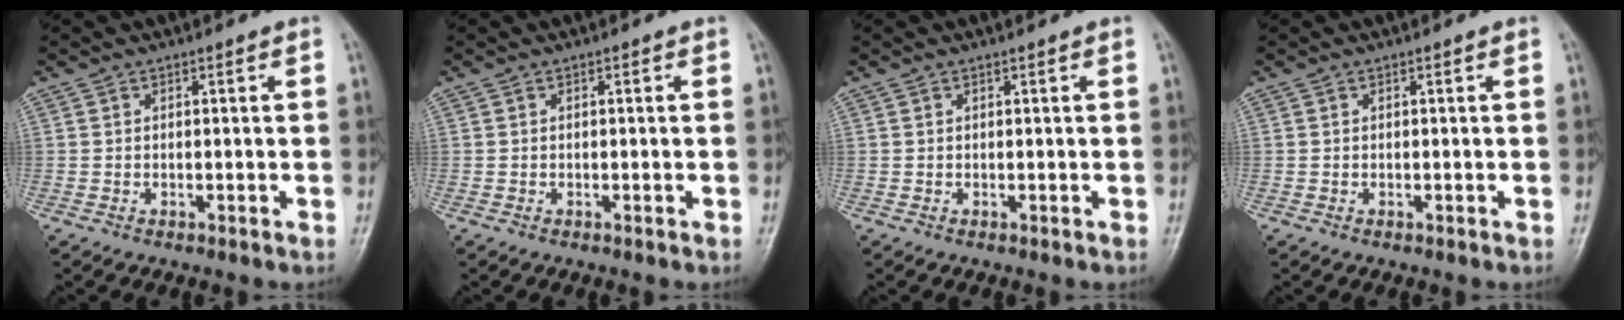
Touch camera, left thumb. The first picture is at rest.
{"total": 0.0}
{"total": 0.0}
{"total": 0.0}